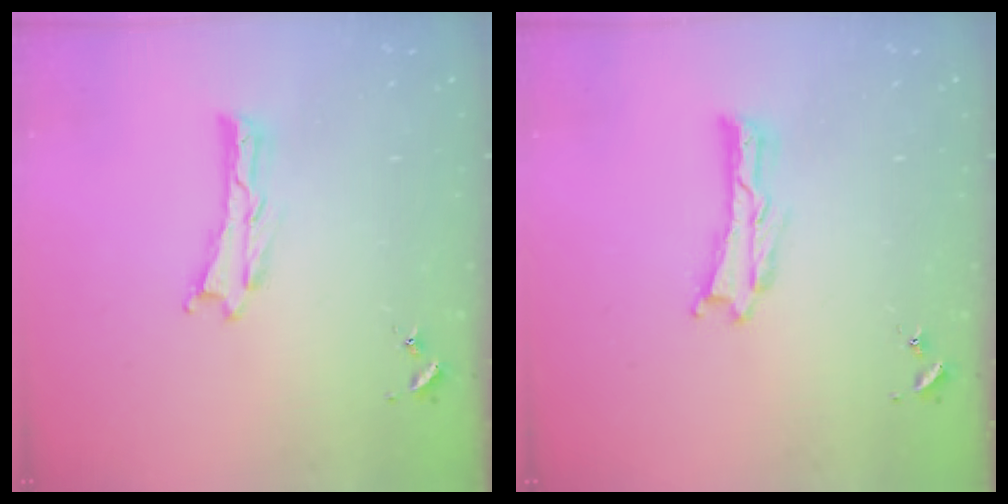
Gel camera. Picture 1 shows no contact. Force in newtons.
{"total": 0.0}